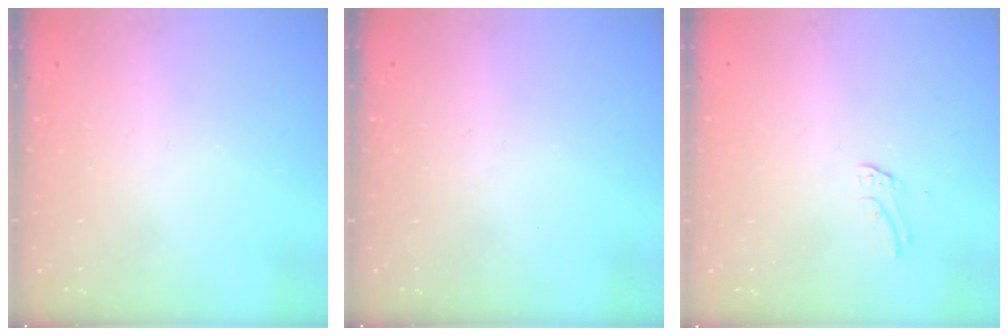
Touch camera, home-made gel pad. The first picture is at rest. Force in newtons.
{"total": 0.0}
{"total": 3.3, "press": 3.3, "slide": 0.3}